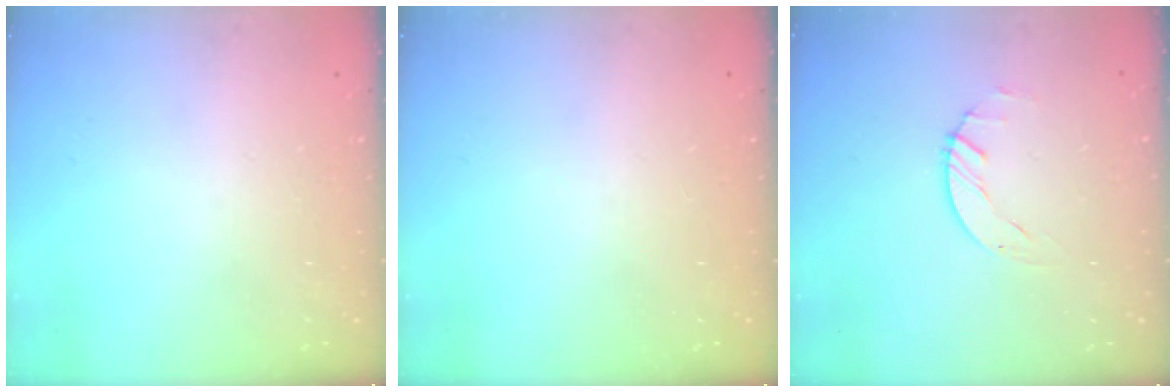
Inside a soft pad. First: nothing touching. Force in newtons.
{"total": 0.0}
{"total": 0.8, "press": 0.8, "slide": 0.2}